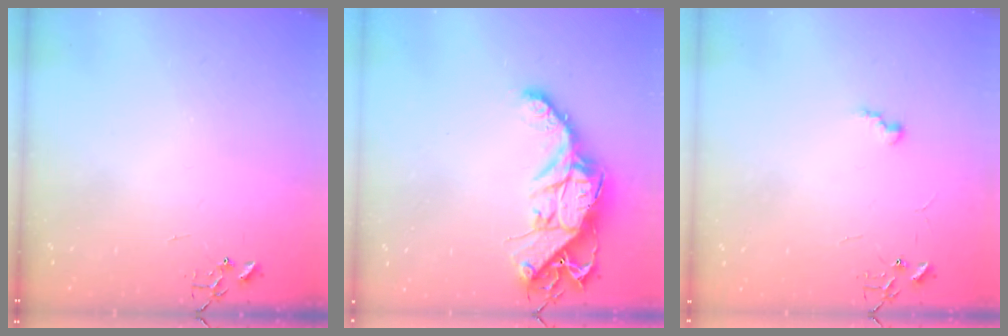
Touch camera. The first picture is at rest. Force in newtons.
{"total": 16.1, "press": 16.1, "slide": 1.6}
{"total": 5.3, "press": 5.3, "slide": 0.5}